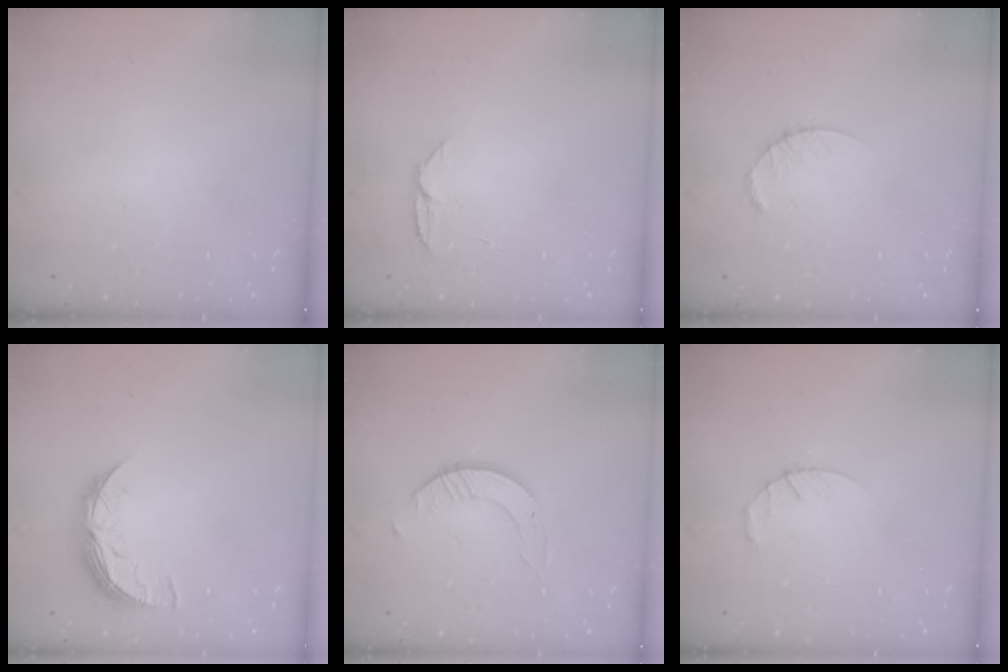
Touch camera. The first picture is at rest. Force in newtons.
{"total": 5.1, "press": 5.1, "slide": 0.6}
{"total": 2.6, "press": 2.6, "slide": 0.4}
{"total": 8.7, "press": 8.7, "slide": 0.4}
{"total": 2.4, "press": 2.4, "slide": 0.3}
{"total": 3.4, "press": 3.3, "slide": 0.5}